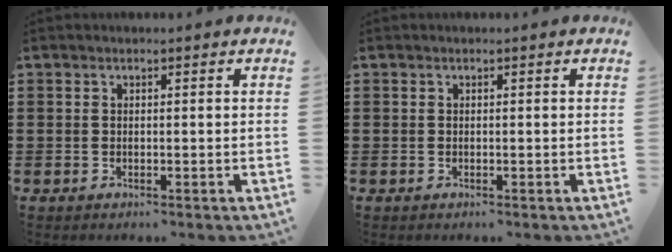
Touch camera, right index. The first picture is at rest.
{"total": 0.0}